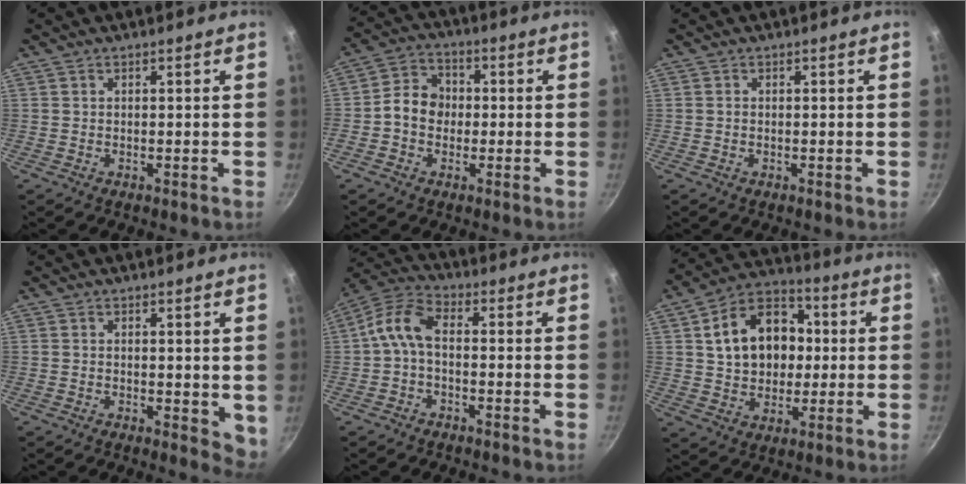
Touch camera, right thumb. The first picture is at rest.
{"total": 7.6, "force": [-0.6, 6.3, 4.1], "torque": [-0.042, 0.022, -0.028]}
{"total": 0.0}
{"total": 4.3, "force": [0.8, 2.0, 3.7], "torque": [-0.037, -0.009, 0.013]}
{"total": 7.0, "force": [-0.9, 4.0, 5.7], "torque": [-0.121, 0.034, -0.032]}
{"total": 16.6, "force": [2.4, 12.6, 10.5], "torque": [-0.139, 0.024, 0.035]}